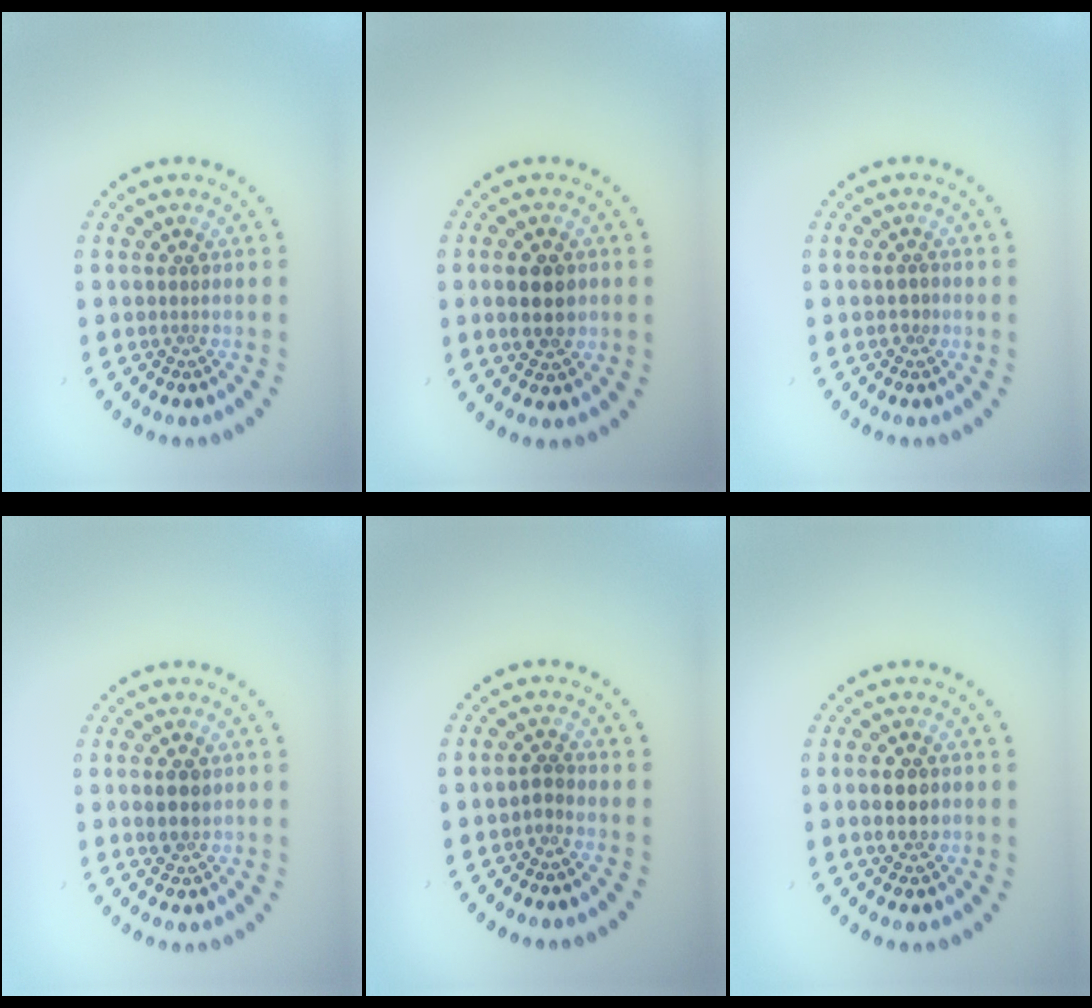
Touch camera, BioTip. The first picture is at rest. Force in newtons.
{"total": 3.7, "press": 3.7, "slide": 0.2}
{"total": 1.1, "press": 1.1, "slide": 0.2}
{"total": 2.2, "press": 2.2, "slide": 0.4}
{"total": 0.9, "press": 0.8, "slide": 0.5}
{"total": 2.9, "press": 2.9, "slide": 0.2}